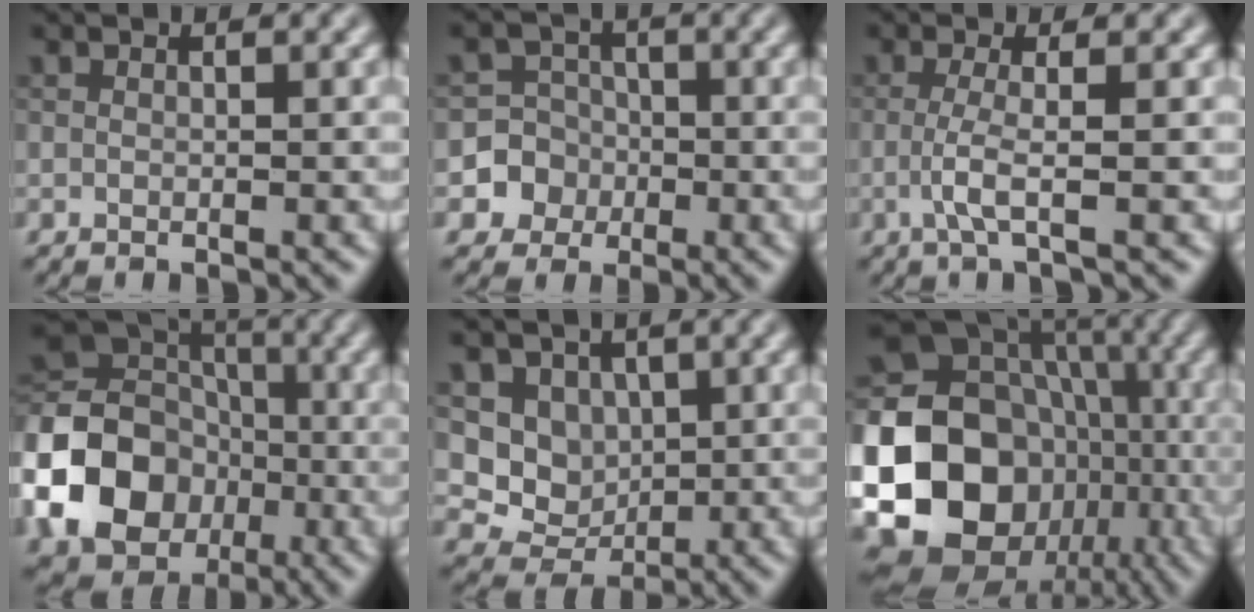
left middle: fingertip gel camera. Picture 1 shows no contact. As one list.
[{"total": 5.8, "force": [-1.7, 5.6, 0.2], "torque": [0.019, 0.011, -0.049]}, {"total": 2.5, "force": [-0.6, 0.4, 2.5], "torque": [-0.053, -0.004, -0.018]}, {"total": 13.3, "force": [-4.0, 10.9, 6.6], "torque": [-0.144, -0.012, -0.092]}, {"total": 4.4, "force": [0.7, 3.9, 2.0], "torque": [-0.033, -0.013, 0.009]}, {"total": 23.5, "force": [-5.5, 20.5, 10.2], "torque": [-0.208, -0.036, -0.114]}]